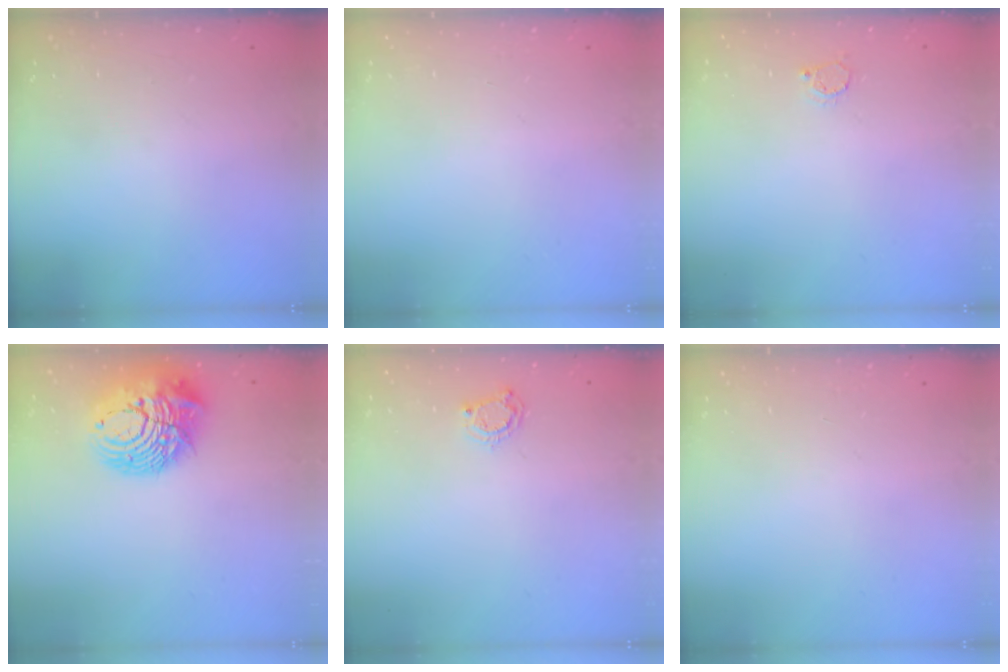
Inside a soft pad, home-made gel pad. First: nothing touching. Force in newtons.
{"total": 0.0}
{"total": 2.6, "press": 2.6, "slide": 0.3}
{"total": 15.9, "press": 15.8, "slide": 1.6}
{"total": 4.8, "press": 4.8, "slide": 0.3}
{"total": 0.0}